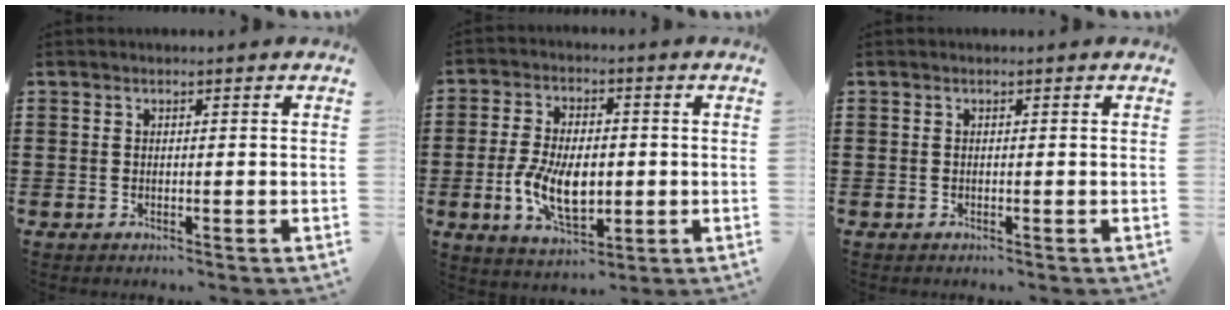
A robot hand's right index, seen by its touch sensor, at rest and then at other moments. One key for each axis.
{"total": 9.3, "fx": -1.4, "fy": 5.3, "fz": 7.5, "tx": -0.157, "ty": 0.001, "tz": -0.031}
{"total": 0.0}